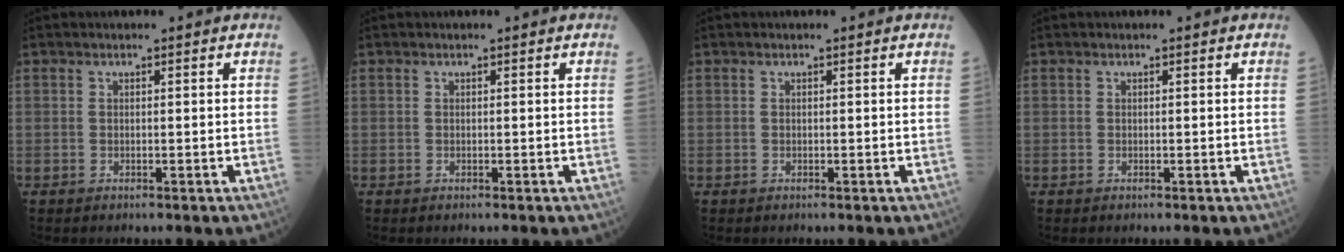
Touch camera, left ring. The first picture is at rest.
{"total": 0.0}
{"total": 0.0}
{"total": 0.0}